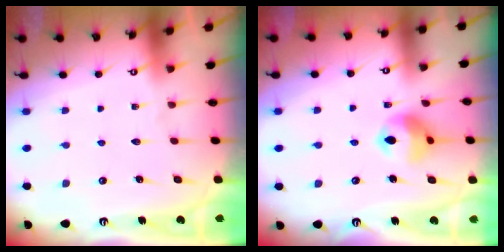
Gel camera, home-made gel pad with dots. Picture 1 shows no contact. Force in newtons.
{"total": 10.5, "press": 10.4, "slide": 1.4}